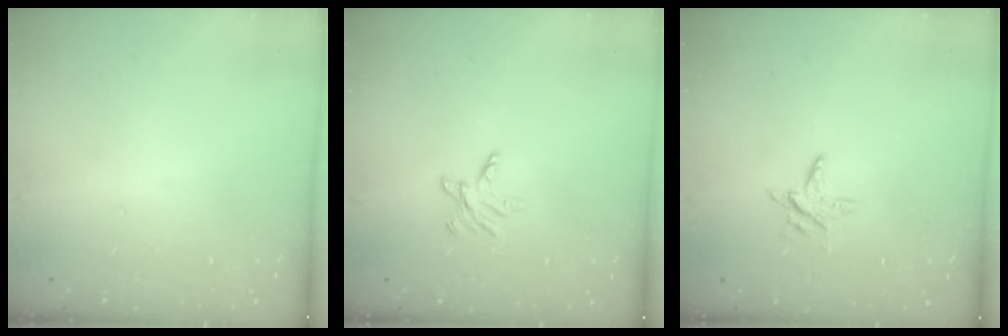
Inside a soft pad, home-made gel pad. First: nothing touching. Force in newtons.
{"total": 4.4, "press": 4.4, "slide": 0.6}
{"total": 5.4, "press": 5.4, "slide": 0.5}